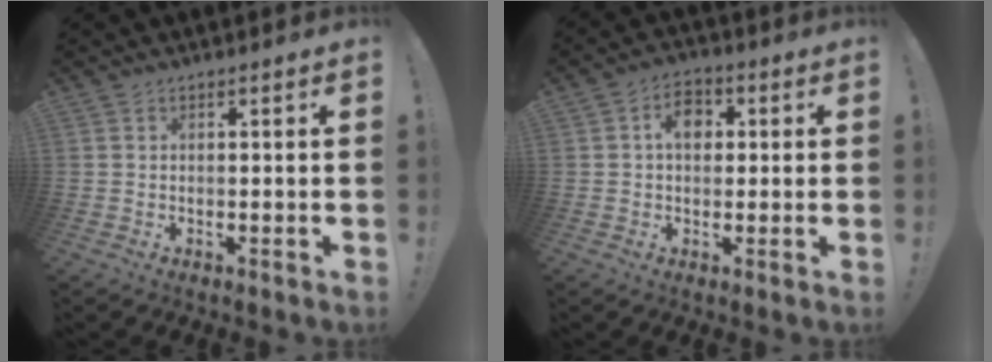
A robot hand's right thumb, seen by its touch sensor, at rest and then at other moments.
{"total": 7.1, "force": [1.2, 5.2, 4.7], "torque": [-0.069, 0.008, 0.020]}